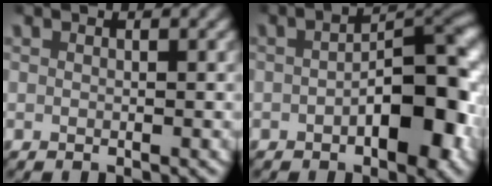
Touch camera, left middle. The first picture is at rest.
{"total": 7.7, "force": [-1.6, 3.3, 6.7], "torque": [-0.085, 0.008, -0.022]}